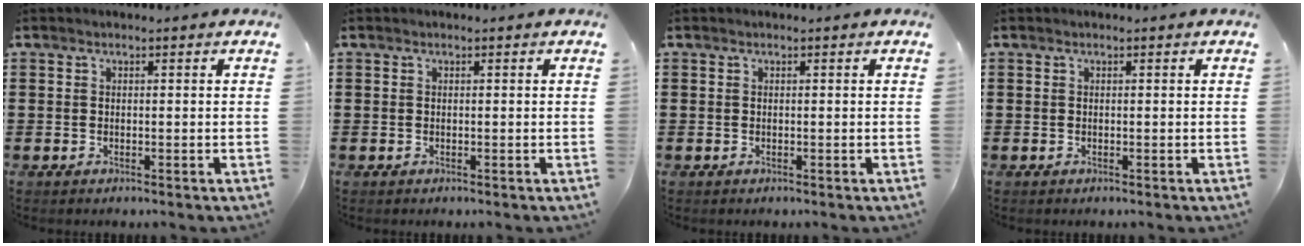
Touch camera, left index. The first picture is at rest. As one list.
[{"total": 0.0}, {"total": 0.0}, {"total": 0.0}]